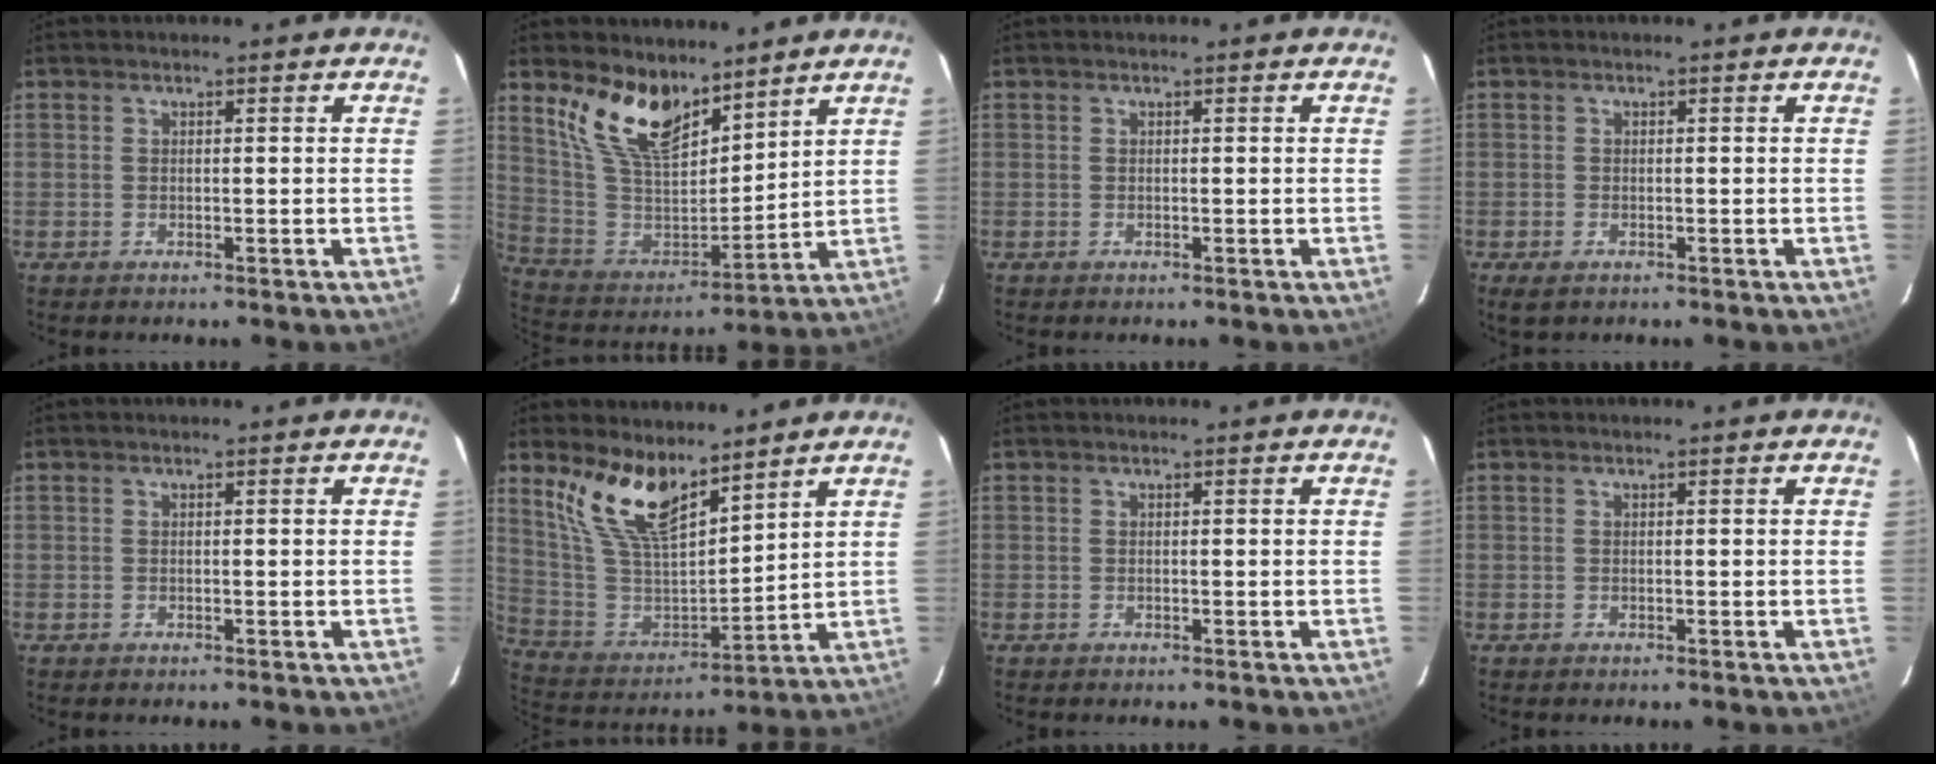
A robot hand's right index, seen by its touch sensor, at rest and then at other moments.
{"total": 16.0, "force": [11.1, 7.4, 8.9], "torque": [-0.184, 0.006, 0.229]}
{"total": 0.0}
{"total": 2.1, "force": [-1.3, 1.2, 1.1], "torque": [-0.022, -0.008, -0.024]}
{"total": 0.0}
{"total": 15.0, "force": [10.5, 5.8, 9.0], "torque": [-0.182, 0.001, 0.222]}
{"total": 0.0}
{"total": 0.0}